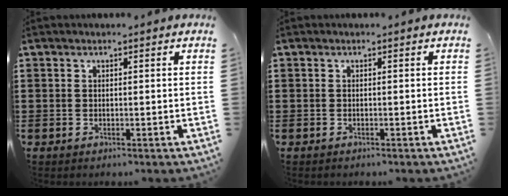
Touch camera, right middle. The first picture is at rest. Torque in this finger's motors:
{"motor_torque": [-0.18, 0.11, -0.07, -0.01]}